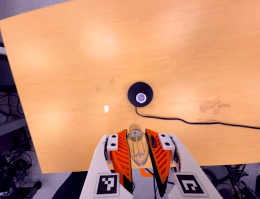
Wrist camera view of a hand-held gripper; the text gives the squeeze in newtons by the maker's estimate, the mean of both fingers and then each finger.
{"total": 19.1, "left": 20.4, "right": 17.8}